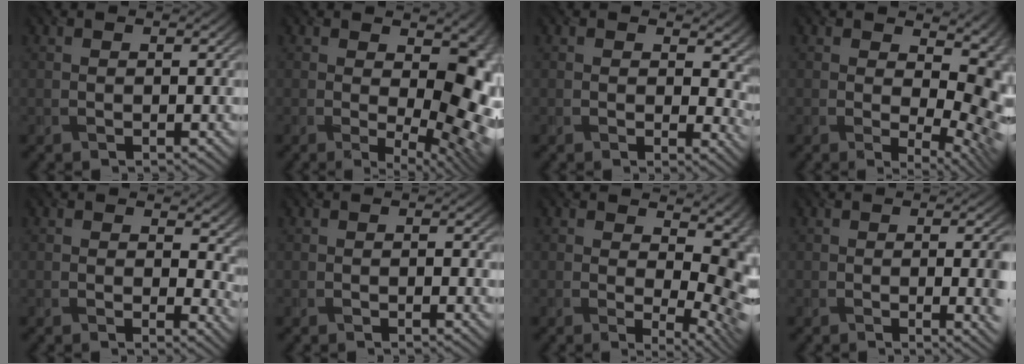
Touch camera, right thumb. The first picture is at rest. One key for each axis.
{"total": 14.5, "fx": 1.9, "fy": 7.2, "fz": 12.4, "tx": -0.129, "ty": -0.008, "tz": 0.060}
{"total": 6.7, "fx": 2.3, "fy": 4.4, "fz": 4.5, "tx": -0.049, "ty": -0.019, "tz": 0.050}
{"total": 11.3, "fx": 3.4, "fy": 5.2, "fz": 9.4, "tx": -0.108, "ty": -0.007, "tz": 0.071}
{"total": 6.0, "fx": 2.1, "fy": 3.8, "fz": 4.2, "tx": -0.042, "ty": -0.015, "tz": 0.045}
{"total": 0.7, "fx": -0.3, "fy": 0.1, "fz": 0.6, "tx": -0.006, "ty": -0.002, "tz": -0.006}
{"total": 10.3, "fx": 3.5, "fy": 4.4, "fz": 8.6, "tx": -0.104, "ty": -0.007, "tz": 0.065}
{"total": 5.5, "fx": -0.6, "fy": 1.6, "fz": 5.2, "tx": -0.061, "ty": 0.000, "tz": -0.004}